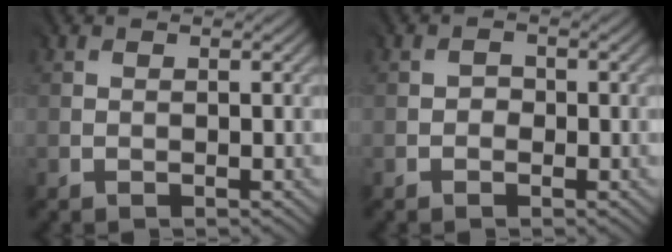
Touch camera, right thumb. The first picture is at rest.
{"total": 1.0, "force": [-0.7, 0.7, 0.0], "torque": [0.007, 0.001, -0.012]}